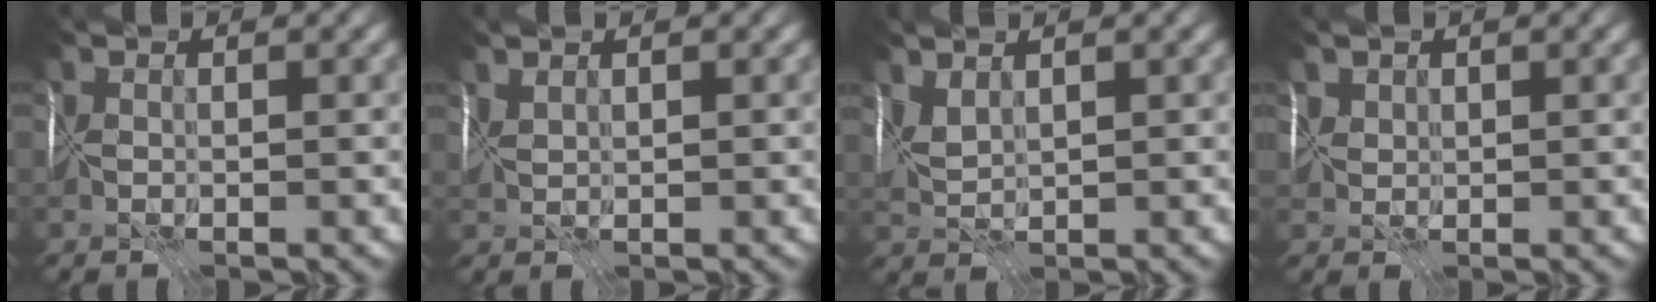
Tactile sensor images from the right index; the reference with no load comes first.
{"total": 1.1, "force": [0.9, 0.4, 0.5], "torque": [-0.017, 0.006, 0.022]}
{"total": 1.9, "force": [1.2, 0.8, 1.2], "torque": [-0.034, 0.005, 0.029]}
{"total": 1.5, "force": [0.9, 1.2, 0.3], "torque": [-0.006, 0.003, 0.022]}